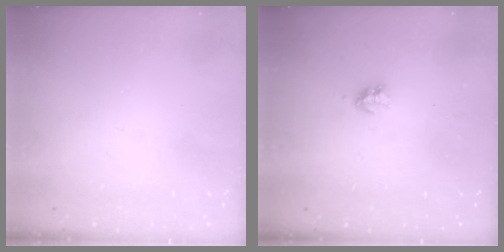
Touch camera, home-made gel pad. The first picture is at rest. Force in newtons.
{"total": 2.9, "press": 2.9, "slide": 0.5}